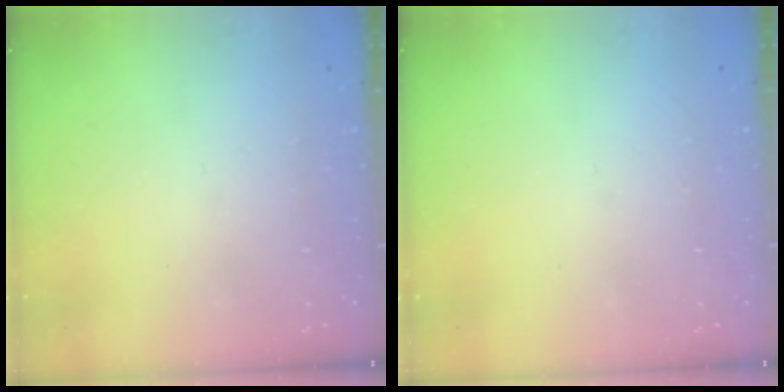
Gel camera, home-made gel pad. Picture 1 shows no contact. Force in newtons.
{"total": 0.0}